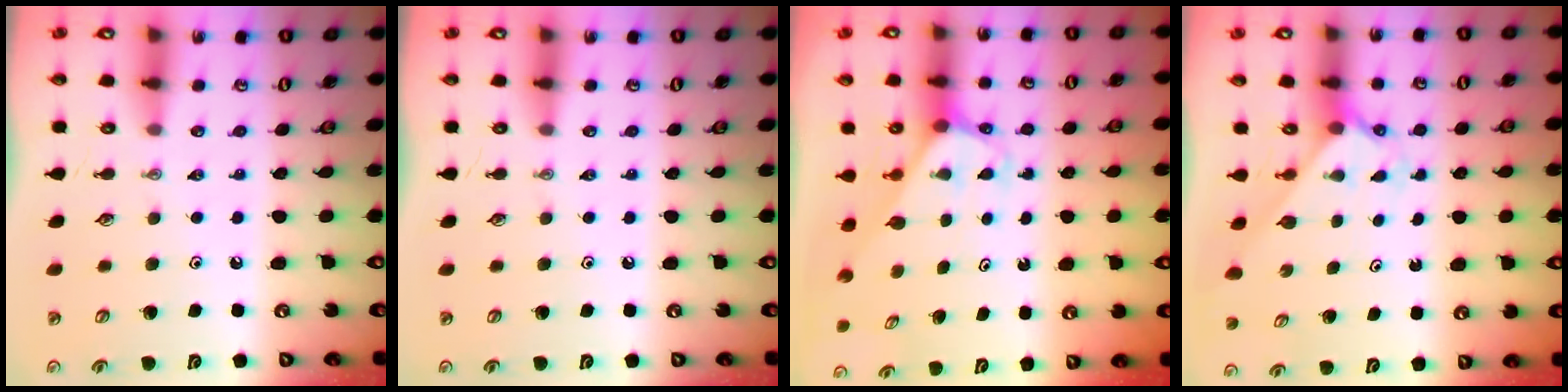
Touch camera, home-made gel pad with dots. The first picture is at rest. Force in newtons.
{"total": 0.0}
{"total": 2.4, "press": 2.4, "slide": 0.2}
{"total": 2.2, "press": 2.2, "slide": 0.3}